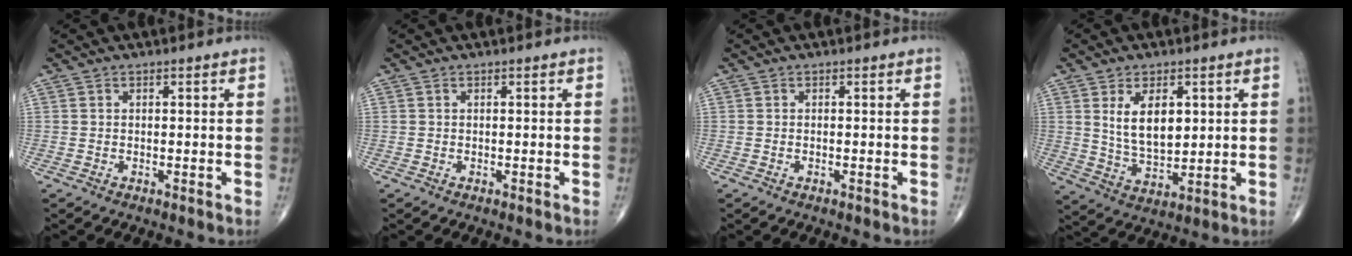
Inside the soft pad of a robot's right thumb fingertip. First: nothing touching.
{"total": 0.0}
{"total": 0.0}
{"total": 9.6, "force": [2.6, 5.2, 7.6], "torque": [-0.112, -0.021, 0.059]}